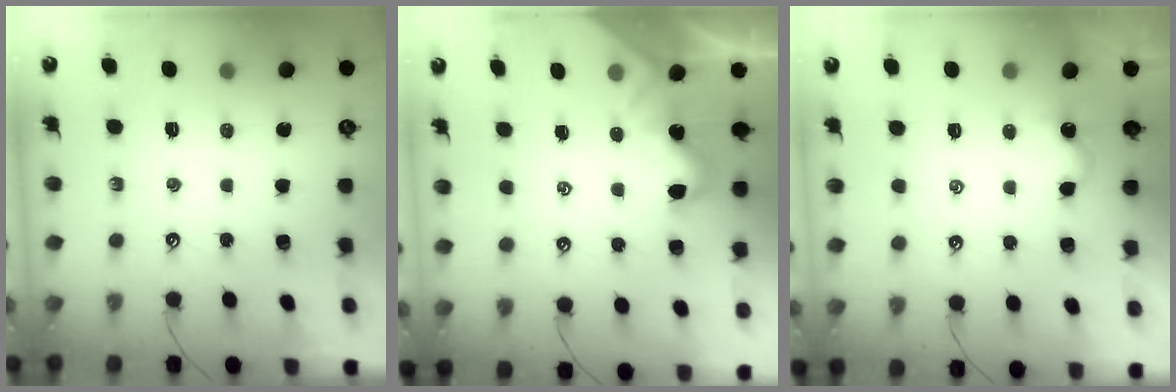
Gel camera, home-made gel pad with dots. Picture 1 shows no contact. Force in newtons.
{"total": 1.9, "press": 1.9, "slide": 0.4}
{"total": 3.0, "press": 3.0, "slide": 0.3}